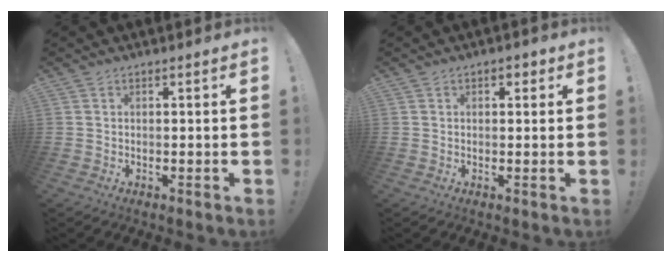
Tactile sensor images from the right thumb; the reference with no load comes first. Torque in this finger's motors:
{"motor_torque": [0.01, -0.05, 0.04, -0.04, 0.00]}